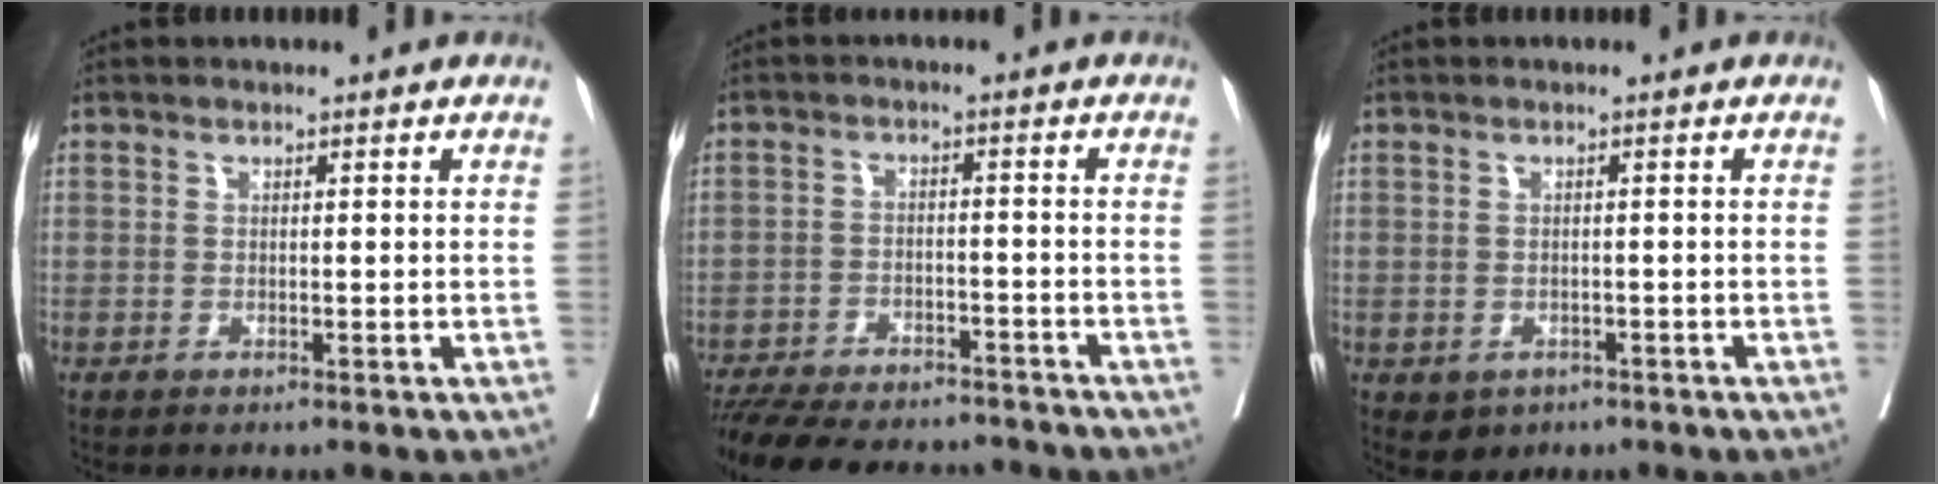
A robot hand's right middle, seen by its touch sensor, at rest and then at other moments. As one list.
[{"total": 17.6, "force": [-15.8, 4.5, 6.4], "torque": [-0.158, -0.013, -0.224]}, {"total": 3.0, "force": [-1.6, 2.3, 0.8], "torque": [-0.015, 0.000, -0.014]}]